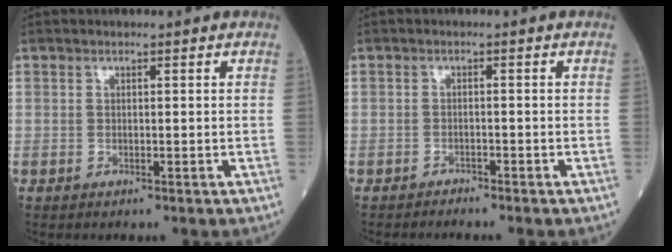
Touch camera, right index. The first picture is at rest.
{"total": 1.3, "force": [-1.3, -0.1, -0.1], "torque": [0.001, -0.003, -0.021]}